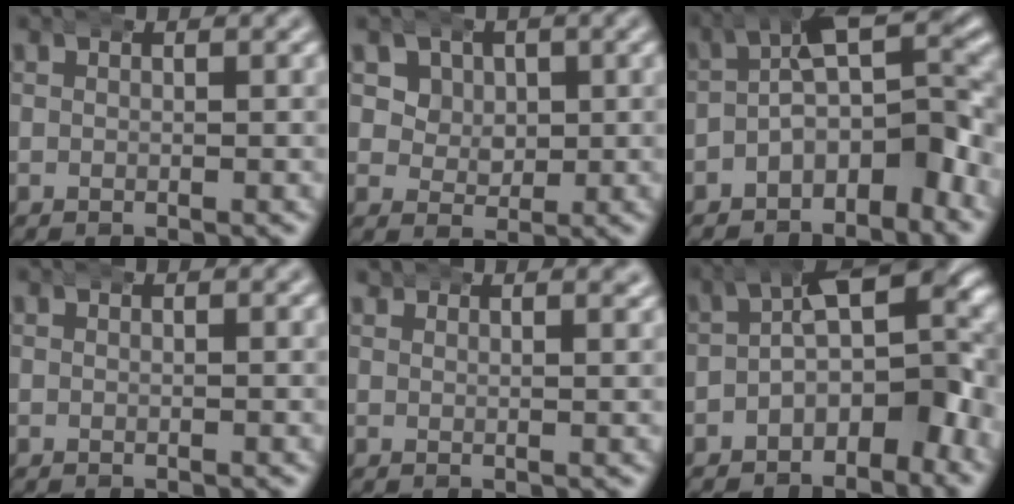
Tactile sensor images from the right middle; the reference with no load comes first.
{"total": 7.4, "force": [3.4, 5.6, 3.4], "torque": [-0.062, 0.009, 0.048]}
{"total": 9.1, "force": [-1.3, 5.4, 7.1], "torque": [-0.076, 0.003, -0.031]}
{"total": 0.0}
{"total": 1.5, "force": [1.3, 0.2, 0.7], "torque": [-0.005, 0.006, 0.016]}
{"total": 10.5, "force": [0.5, 5.9, 8.7], "torque": [-0.087, 0.005, -0.001]}